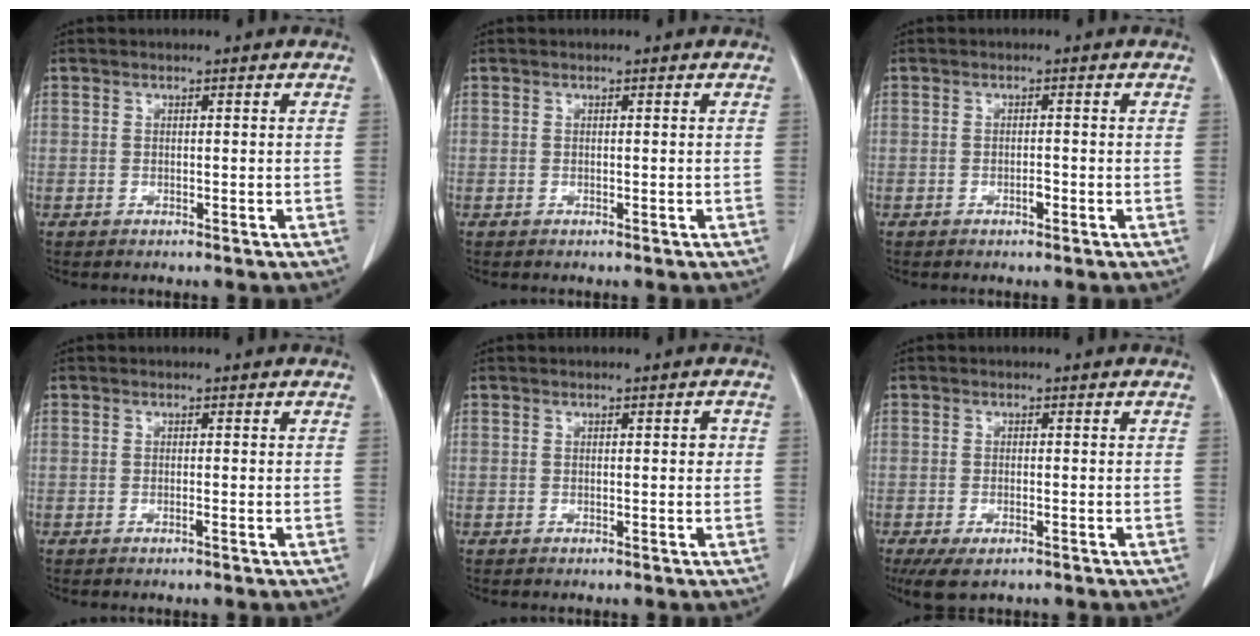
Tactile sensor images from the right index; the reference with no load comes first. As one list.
[{"total": 0.0}, {"total": 1.0, "force": [-0.5, 0.3, 0.7], "torque": [-0.013, 0.000, -0.008]}, {"total": 0.0}, {"total": 1.0, "force": [0.2, 0.4, 0.9], "torque": [-0.010, 0.002, 0.002]}, {"total": 4.8, "force": [-3.0, 1.8, 3.3], "torque": [-0.059, -0.012, -0.047]}]